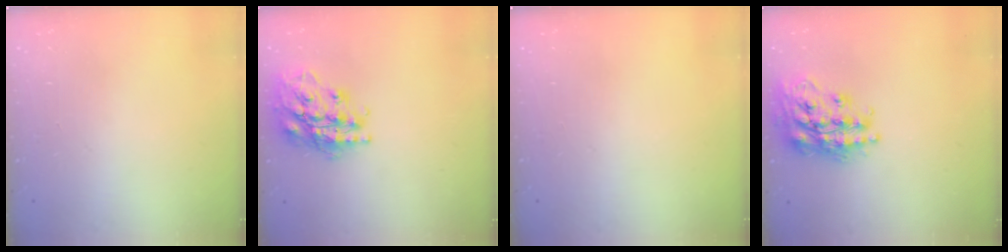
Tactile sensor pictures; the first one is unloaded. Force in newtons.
{"total": 20.3, "press": 20.3, "slide": 1.6}
{"total": 0.0}
{"total": 20.7, "press": 20.6, "slide": 1.6}